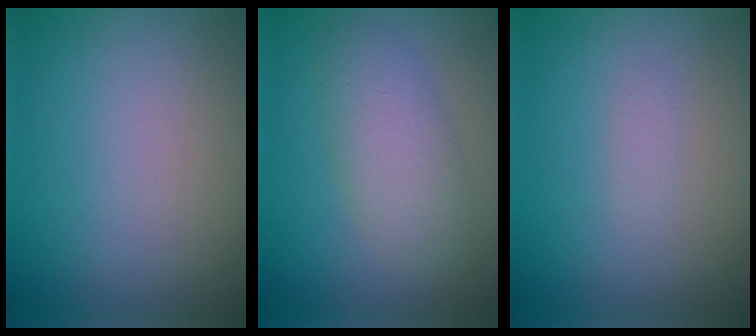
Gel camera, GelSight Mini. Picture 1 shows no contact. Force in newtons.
{"total": 4.3, "press": 4.3, "slide": 0.2}
{"total": 0.6, "press": 0.6, "slide": 0.0}